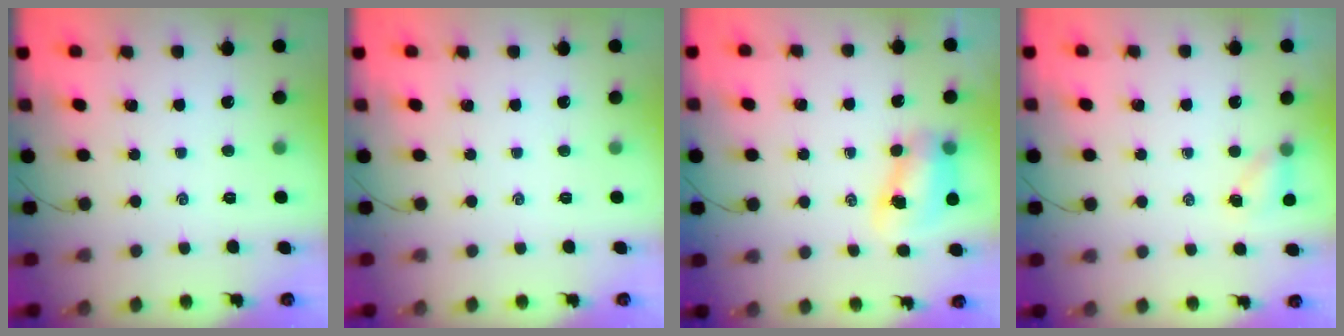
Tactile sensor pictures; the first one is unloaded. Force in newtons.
{"total": 0.0}
{"total": 7.9, "press": 7.8, "slide": 1.1}
{"total": 4.4, "press": 4.2, "slide": 1.3}